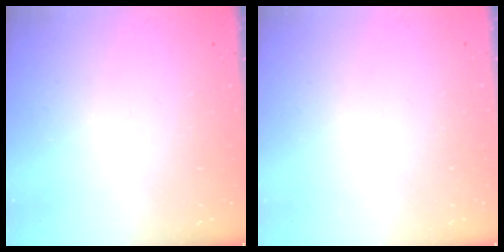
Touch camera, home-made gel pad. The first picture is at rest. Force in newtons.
{"total": 1.5, "press": 1.5, "slide": 0.1}